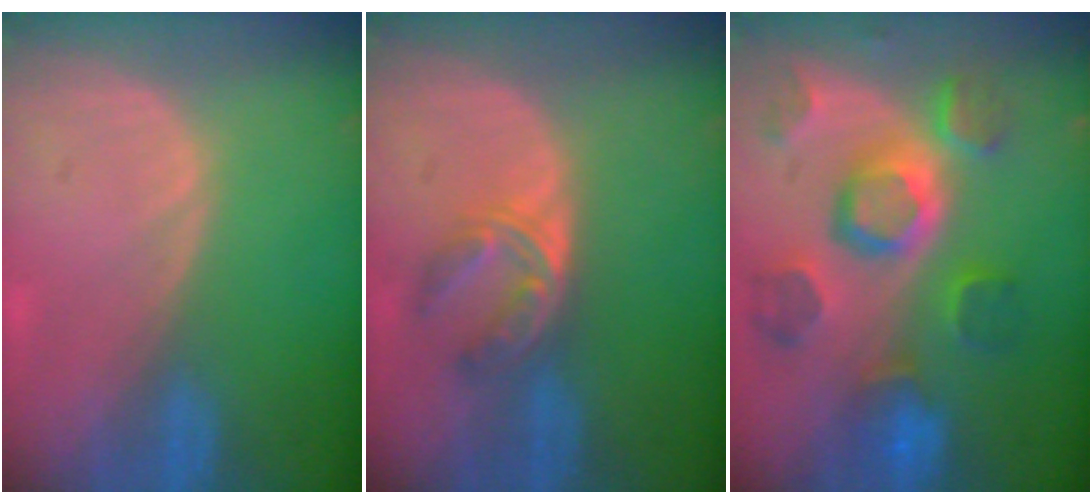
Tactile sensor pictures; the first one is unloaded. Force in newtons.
{"total": 5.9, "press": 5.0, "slide": 3.2}
{"total": 11.4, "press": 10.1, "slide": 5.2}